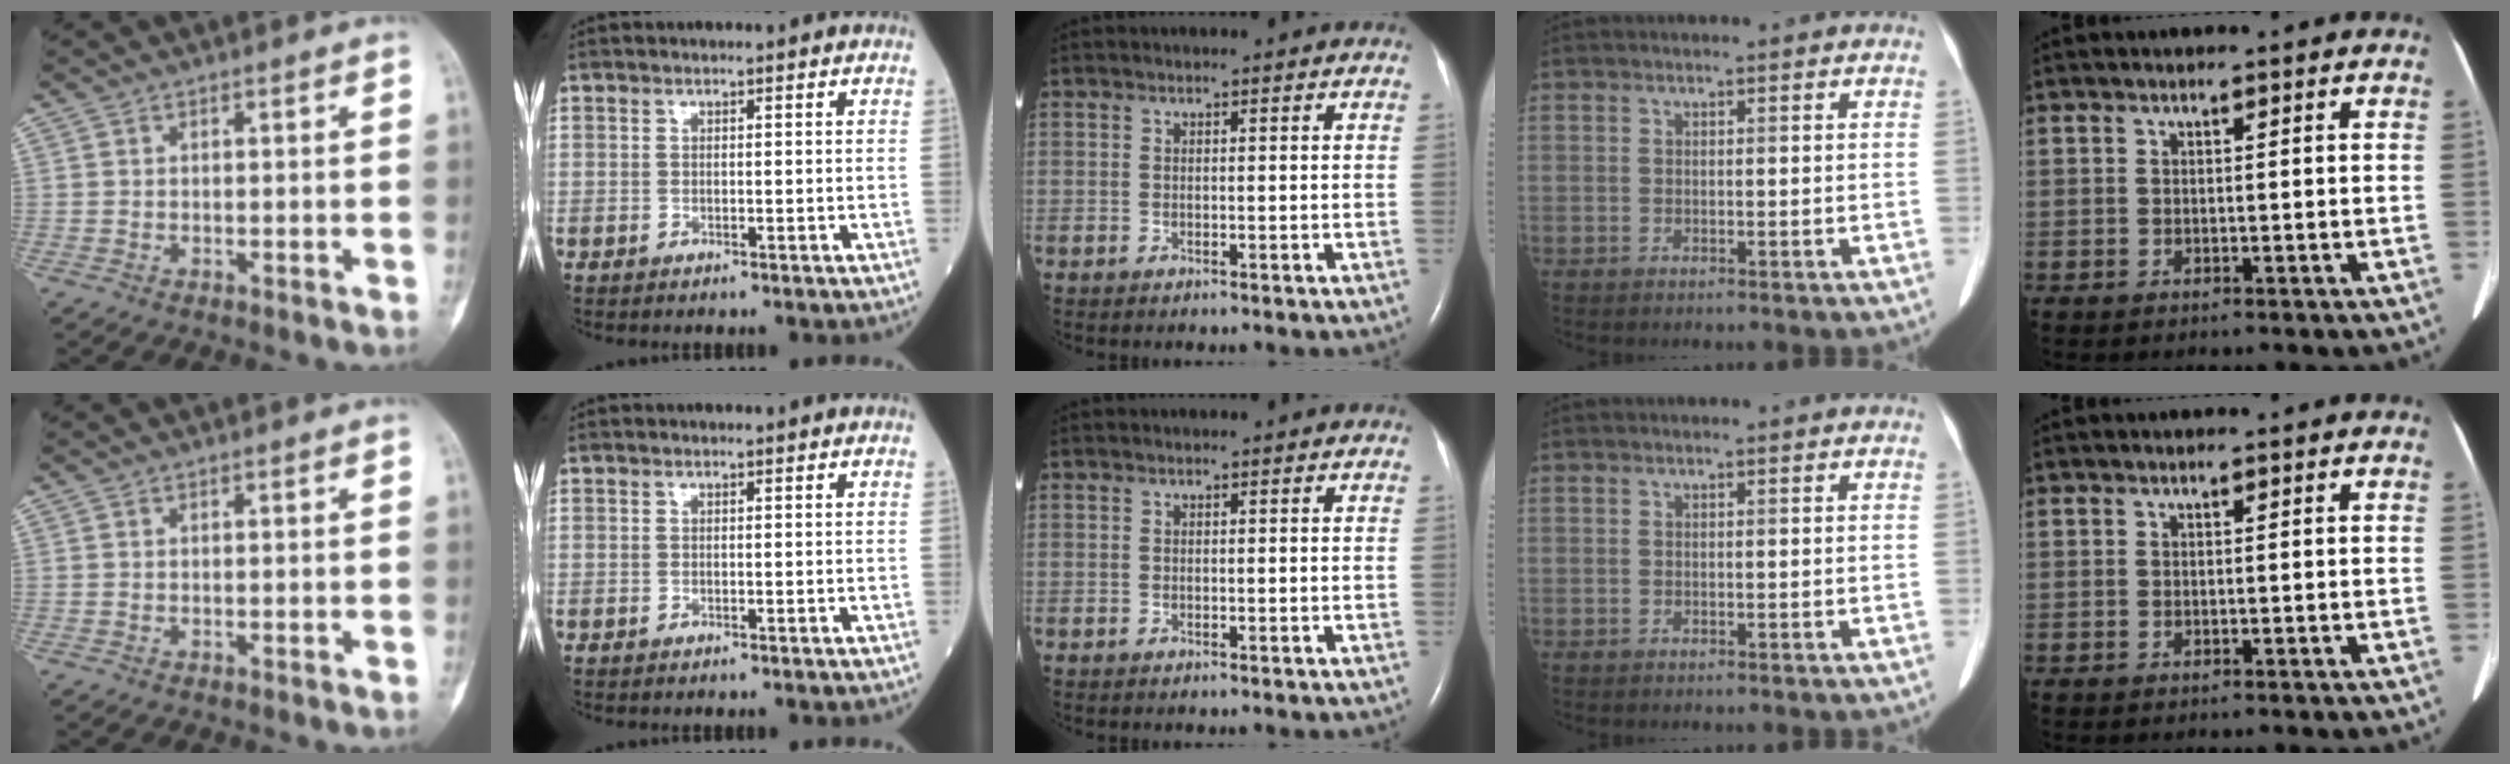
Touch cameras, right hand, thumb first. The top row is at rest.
{}